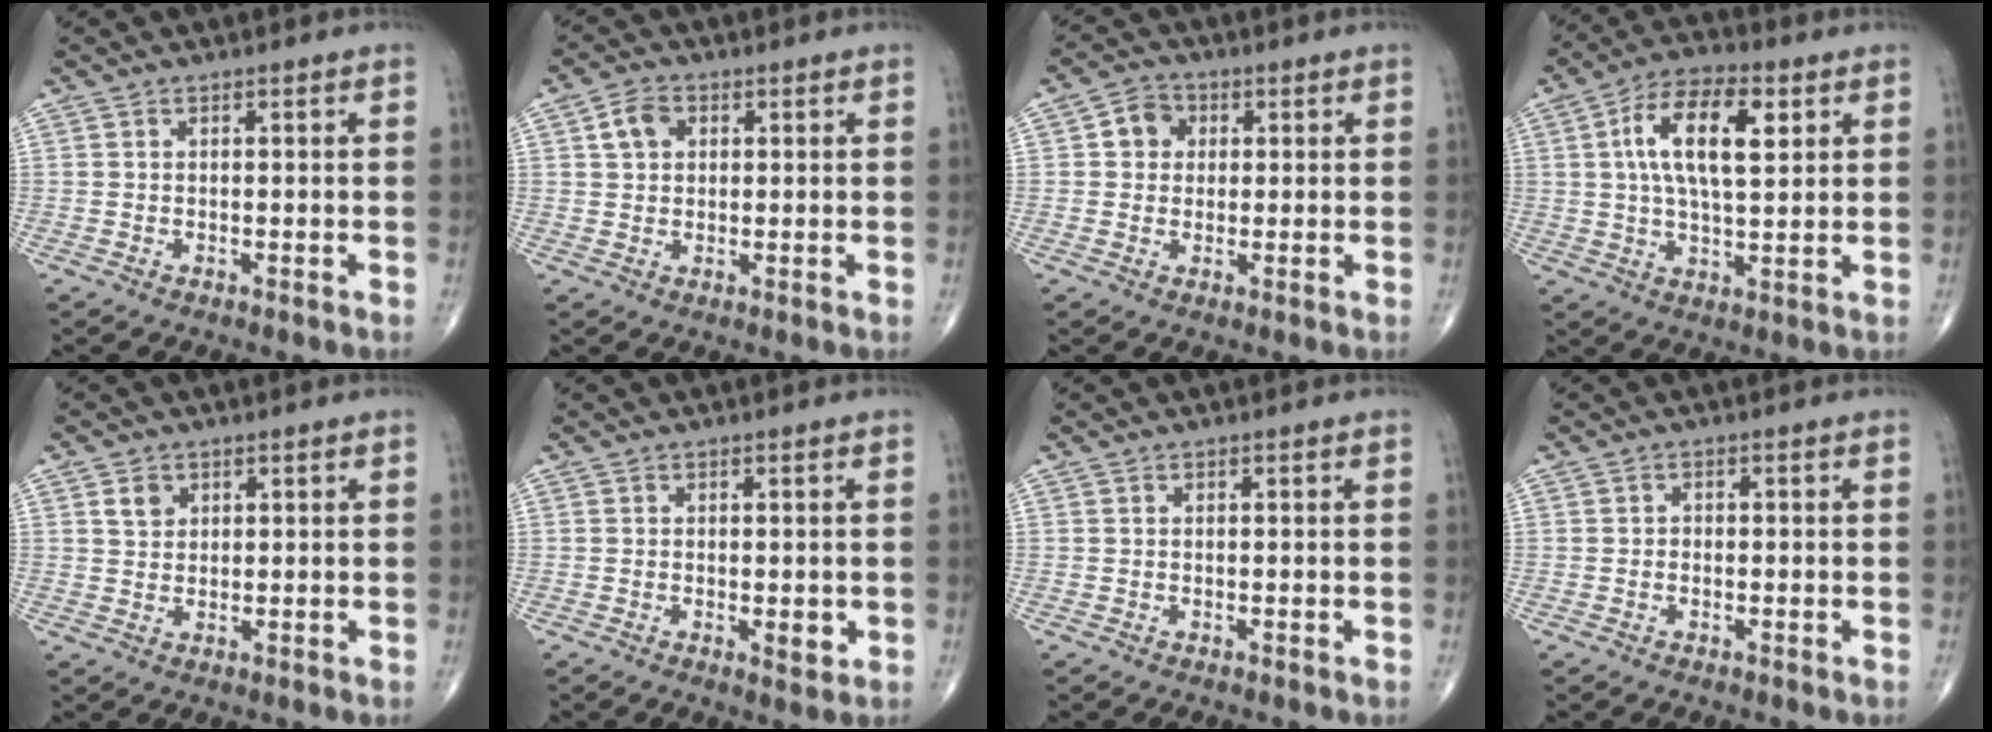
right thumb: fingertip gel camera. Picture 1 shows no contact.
{"total": 4.5, "force": [1.4, 3.3, 2.6], "torque": [-0.039, 0.004, 0.022]}
{"total": 4.8, "force": [1.0, 4.3, 2.1], "torque": [-0.012, 0.006, 0.008]}
{"total": 13.6, "force": [3.8, 6.1, 11.6], "torque": [-0.197, 0.004, 0.062]}
{"total": 2.9, "force": [1.3, 2.3, 1.3], "torque": [-0.011, -0.007, 0.024]}
{"total": 2.6, "force": [-0.4, 1.1, 2.3], "torque": [-0.024, -0.006, -0.004]}
{"total": 0.0}
{"total": 0.8, "force": [-0.2, 0.6, 0.4], "torque": [-0.003, 0.002, -0.007]}